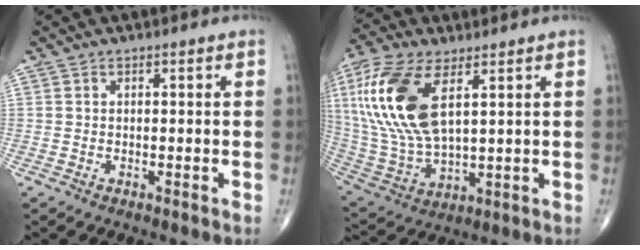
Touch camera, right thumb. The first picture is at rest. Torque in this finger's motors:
{"motor_torque": [-0.72, 1.61, 1.80, 0.50, 0.27]}